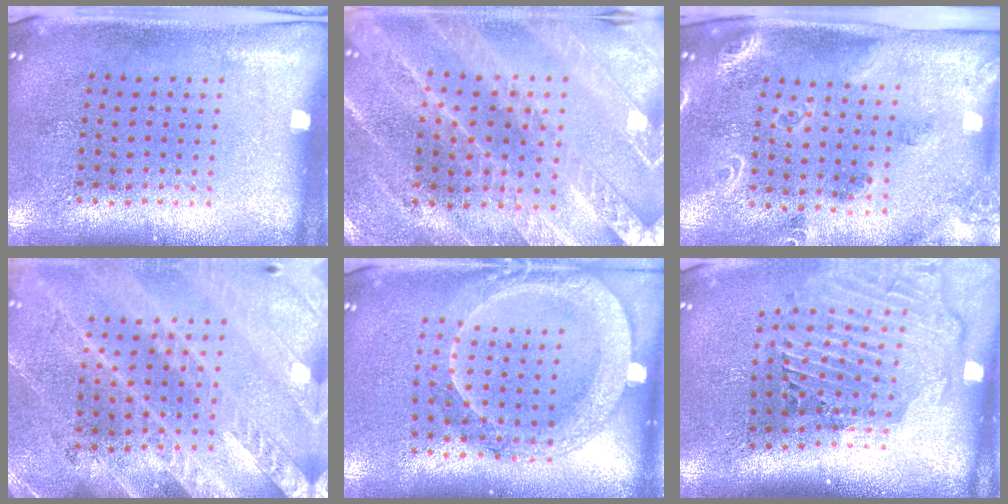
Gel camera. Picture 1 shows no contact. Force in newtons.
{"total": 2.4, "press": 2.4, "slide": 0.4}
{"total": 1.9, "press": 1.8, "slide": 0.3}
{"total": 2.9, "press": 2.6, "slide": 1.1}
{"total": 2.1, "press": 2.0, "slide": 0.7}
{"total": 3.0, "press": 2.2, "slide": 2.0}